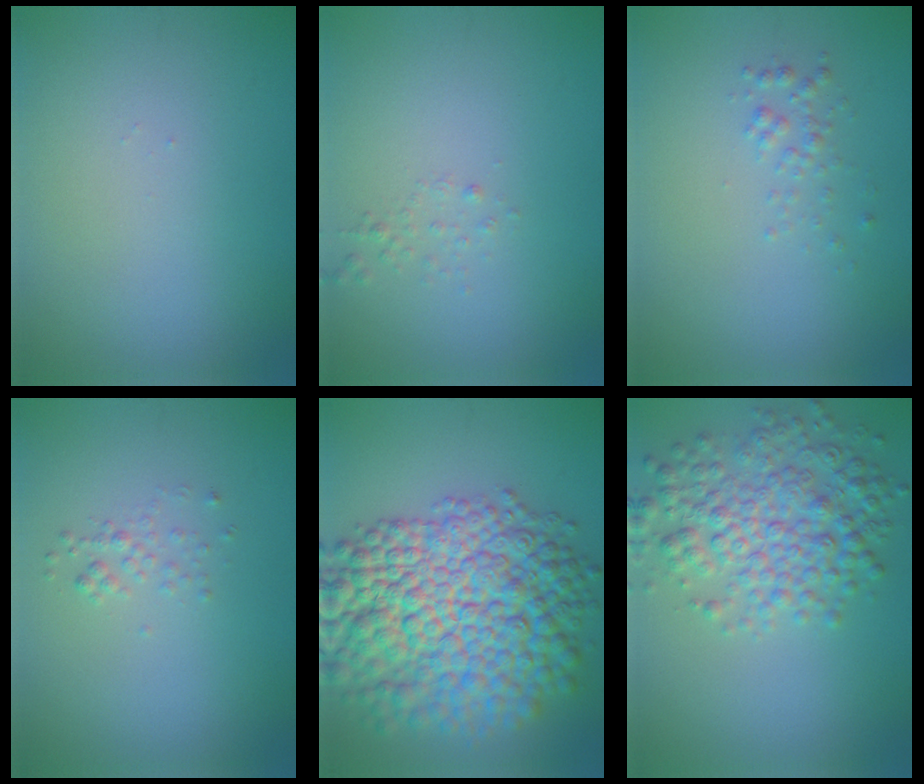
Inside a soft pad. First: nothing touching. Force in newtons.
{"total": 0.8, "press": 0.8, "slide": 0.1}
{"total": 1.1, "press": 1.1, "slide": 0.1}
{"total": 1.0, "press": 1.0, "slide": 0.1}
{"total": 13.8, "press": 13.8, "slide": 0.4}
{"total": 5.8, "press": 5.8, "slide": 0.1}